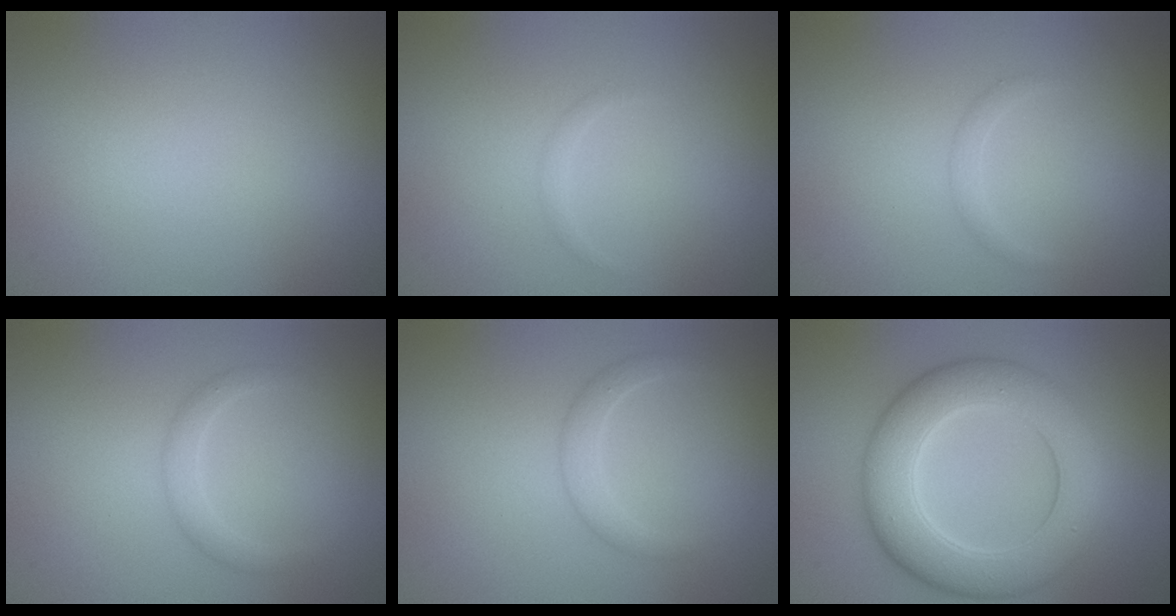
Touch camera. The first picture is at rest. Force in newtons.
{"total": 0.5, "press": 0.5, "slide": 0.0}
{"total": 0.8, "press": 0.8, "slide": 0.1}
{"total": 1.5, "press": 1.5, "slide": 0.0}
{"total": 1.7, "press": 1.7, "slide": 0.1}
{"total": 8.3, "press": 8.3, "slide": 0.5}